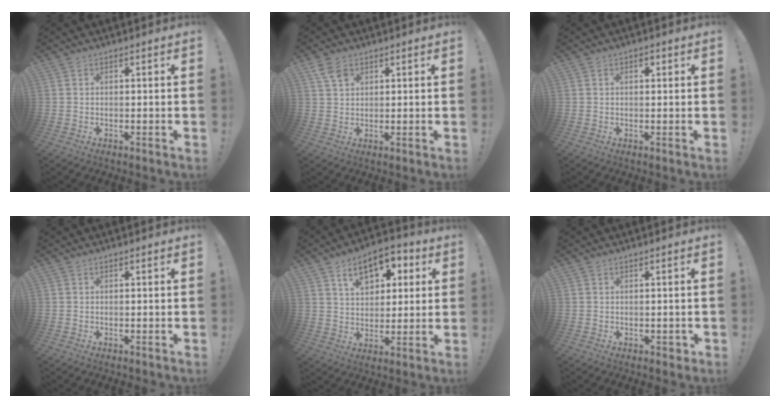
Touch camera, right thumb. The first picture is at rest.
{"total": 4.1, "force": [2.3, 2.6, 2.3], "torque": [-0.038, -0.005, 0.045]}
{"total": 1.2, "force": [0.5, 0.8, 0.7], "torque": [-0.008, 0.001, 0.006]}
{"total": 0.0}
{"total": 12.5, "force": [6.0, 8.1, 7.4], "torque": [-0.106, -0.020, 0.107]}
{"total": 1.6, "force": [0.0, 1.2, 1.0], "torque": [-0.005, 0.000, -0.002]}